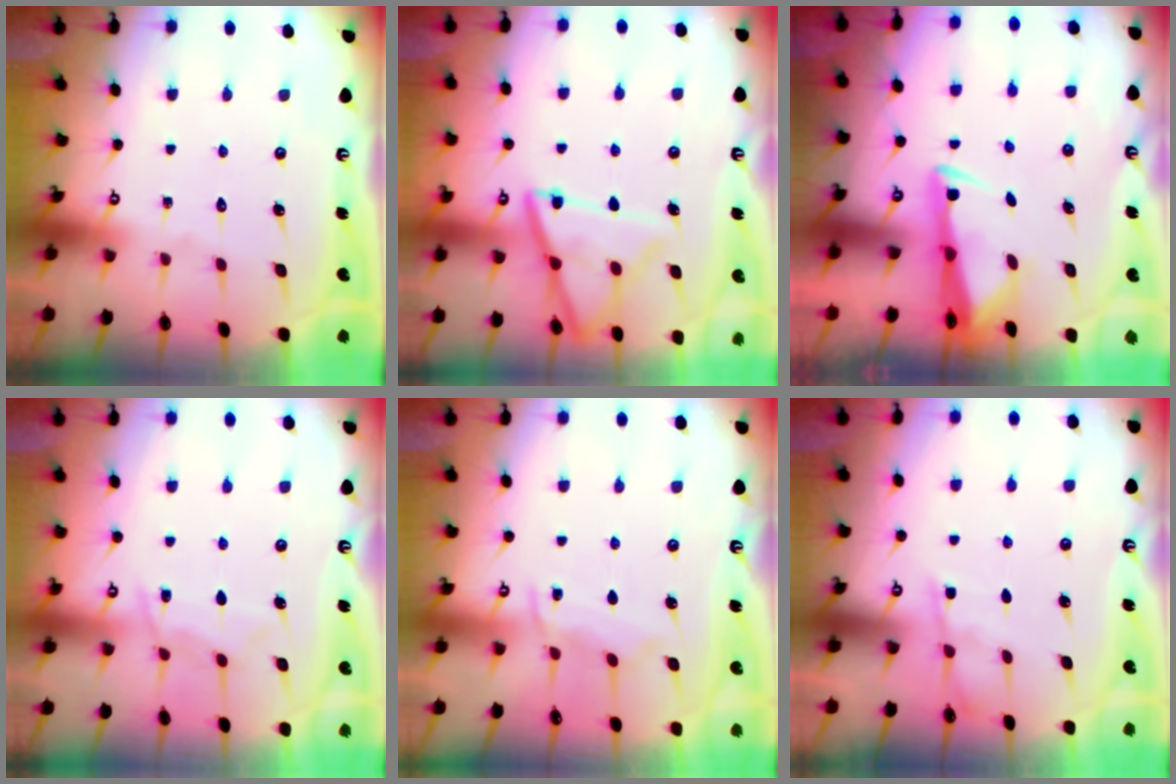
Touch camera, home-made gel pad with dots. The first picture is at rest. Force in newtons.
{"total": 14.2, "press": 14.1, "slide": 1.2}
{"total": 3.1, "press": 2.9, "slide": 0.9}
{"total": 6.5, "press": 6.4, "slide": 0.7}
{"total": 7.1, "press": 7.1, "slide": 0.8}
{"total": 4.3, "press": 4.2, "slide": 0.7}